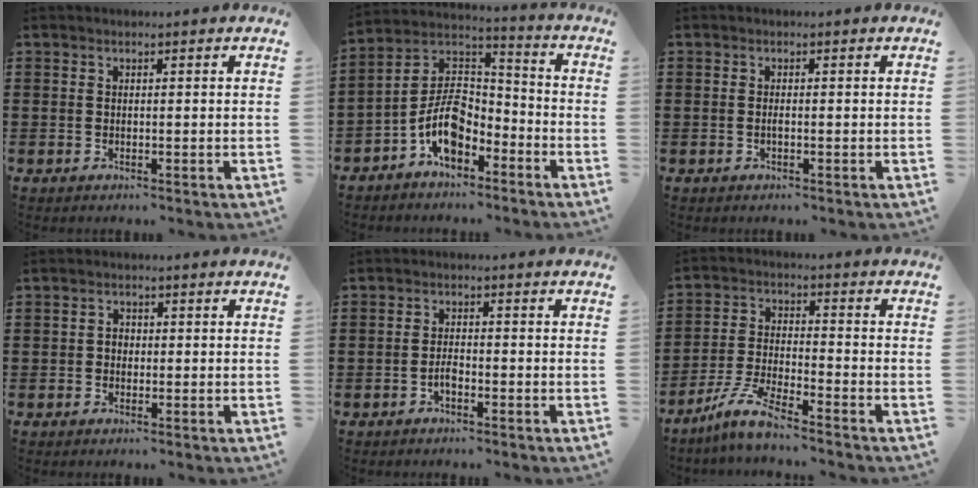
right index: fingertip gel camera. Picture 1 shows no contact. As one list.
[{"total": 8.7, "force": [-4.4, 4.8, 5.8], "torque": [-0.139, -0.006, -0.091]}, {"total": 0.7, "force": [-0.3, 0.1, 0.7], "torque": [-0.013, -0.003, -0.005]}, {"total": 1.3, "force": [-0.3, 1.1, 0.6], "torque": [-0.014, 0.002, -0.008]}, {"total": 2.1, "force": [-1.2, 0.9, 1.4], "torque": [-0.029, 0.004, -0.023]}, {"total": 6.7, "force": [-5.6, 0.3, 3.6], "torque": [-0.099, -0.014, -0.117]}]